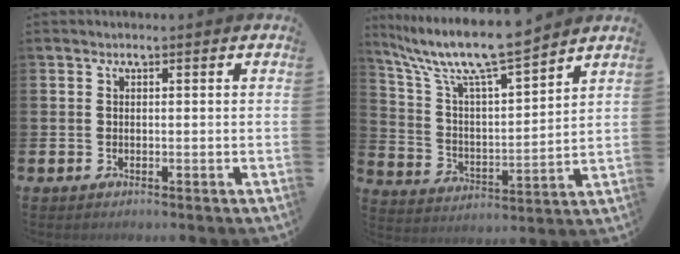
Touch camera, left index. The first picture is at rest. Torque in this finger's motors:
{"motor_torque": [0.29, -0.44, 0.83, 0.21]}